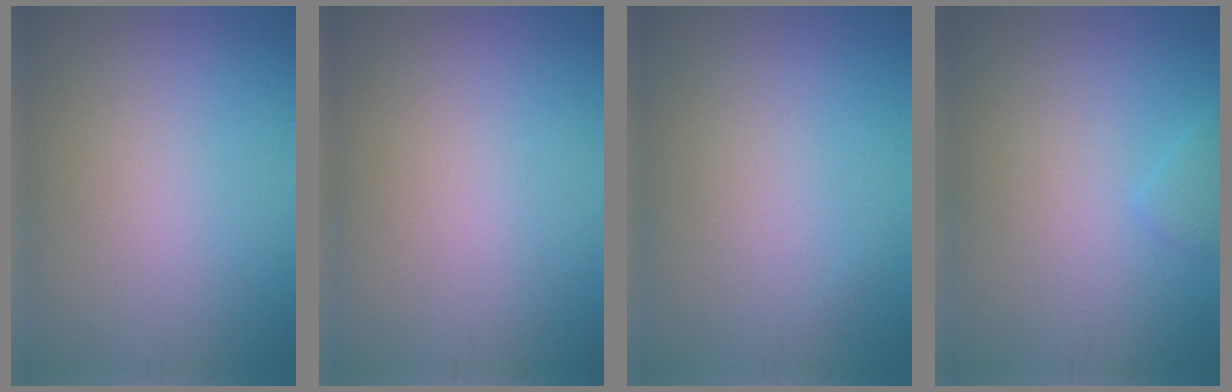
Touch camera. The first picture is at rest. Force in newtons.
{"total": 0.0}
{"total": 0.0}
{"total": 1.0, "press": 1.0, "slide": 0.2}